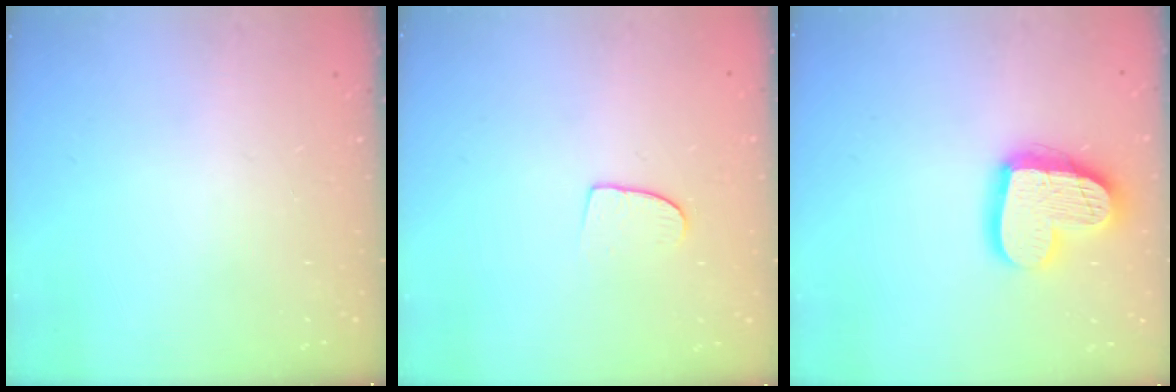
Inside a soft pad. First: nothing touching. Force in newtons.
{"total": 6.8, "press": 6.7, "slide": 0.5}
{"total": 16.9, "press": 16.9, "slide": 1.6}